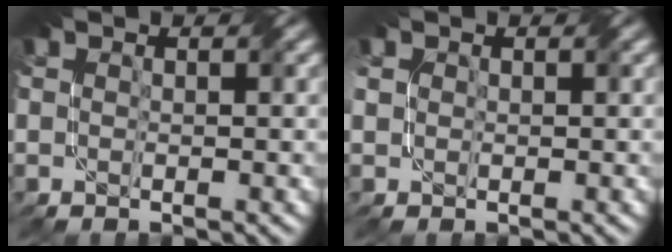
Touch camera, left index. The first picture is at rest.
{"total": 1.0, "force": [0.2, 0.9, 0.3], "torque": [-0.010, 0.001, 0.003]}